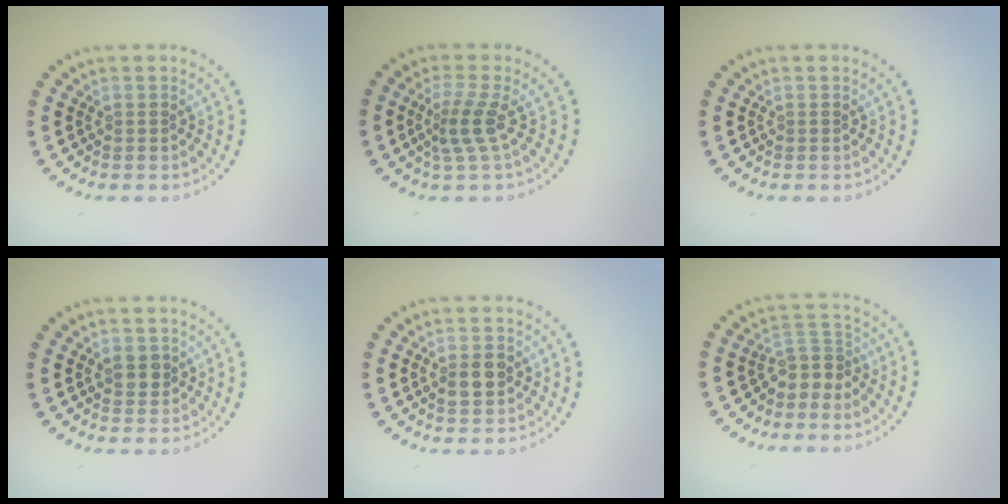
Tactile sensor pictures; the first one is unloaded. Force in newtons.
{"total": 2.6, "press": 1.9, "slide": 1.9}
{"total": 0.0}
{"total": 1.6, "press": 1.6, "slide": 0.4}
{"total": 2.8, "press": 2.7, "slide": 0.1}
{"total": 2.7, "press": 2.1, "slide": 1.7}